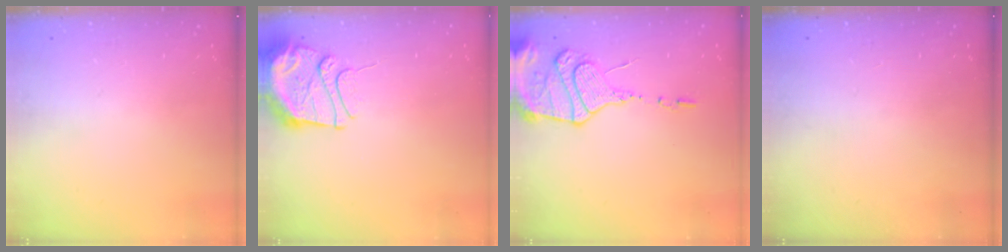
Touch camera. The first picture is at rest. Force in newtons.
{"total": 11.2, "press": 11.1, "slide": 1.0}
{"total": 14.8, "press": 14.7, "slide": 1.5}
{"total": 0.0}